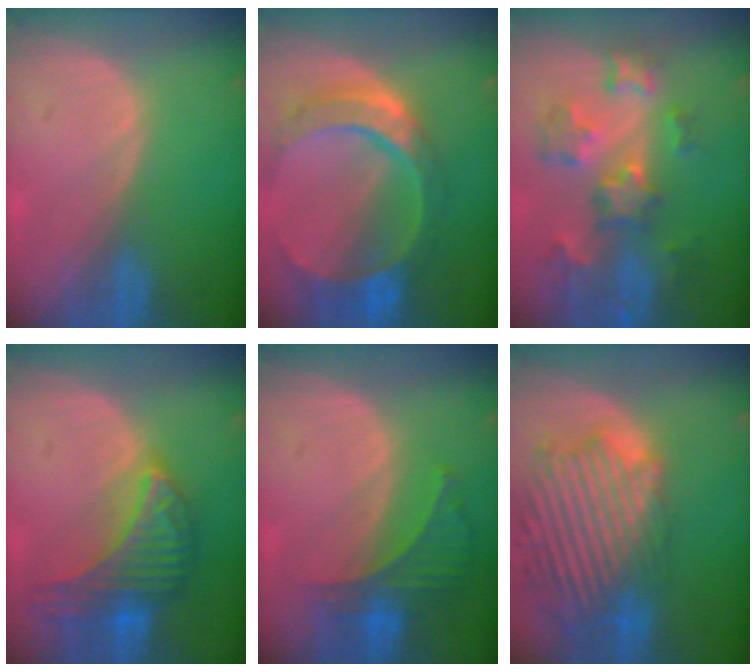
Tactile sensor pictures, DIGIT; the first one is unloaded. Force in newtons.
{"total": 11.0, "press": 9.3, "slide": 5.8}
{"total": 9.0, "press": 7.9, "slide": 4.3}
{"total": 9.1, "press": 9.1, "slide": 0.5}
{"total": 6.3, "press": 5.9, "slide": 2.3}
{"total": 14.3, "press": 12.4, "slide": 7.1}